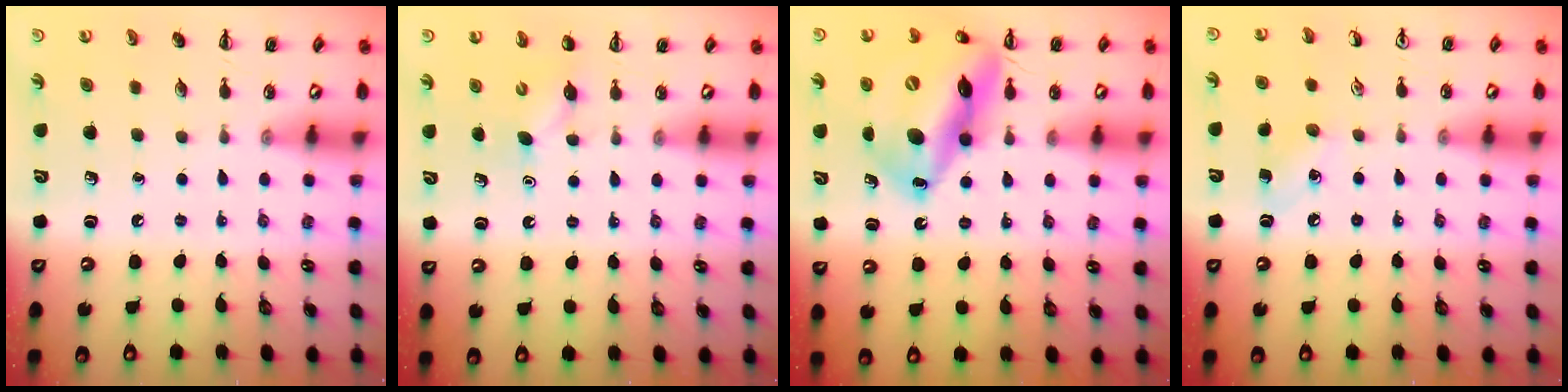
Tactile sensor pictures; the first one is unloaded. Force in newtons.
{"total": 4.2, "press": 4.1, "slide": 1.0}
{"total": 20.1, "press": 19.6, "slide": 4.5}
{"total": 5.2, "press": 5.0, "slide": 1.3}